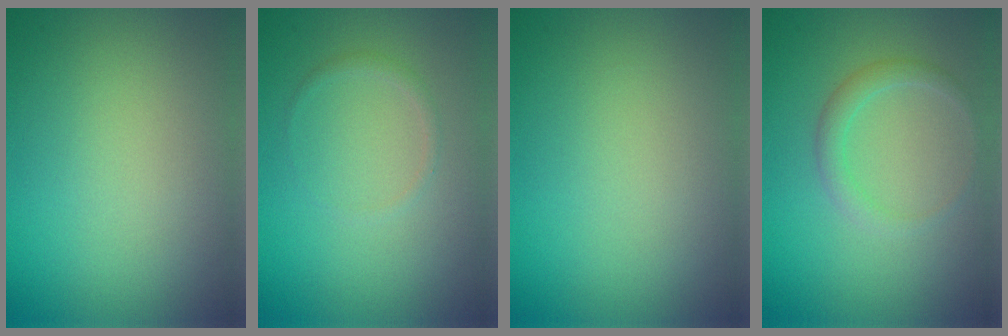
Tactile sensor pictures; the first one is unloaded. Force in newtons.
{"total": 0.7, "press": 0.7, "slide": 0.0}
{"total": 0.0}
{"total": 1.6, "press": 1.6, "slide": 0.1}